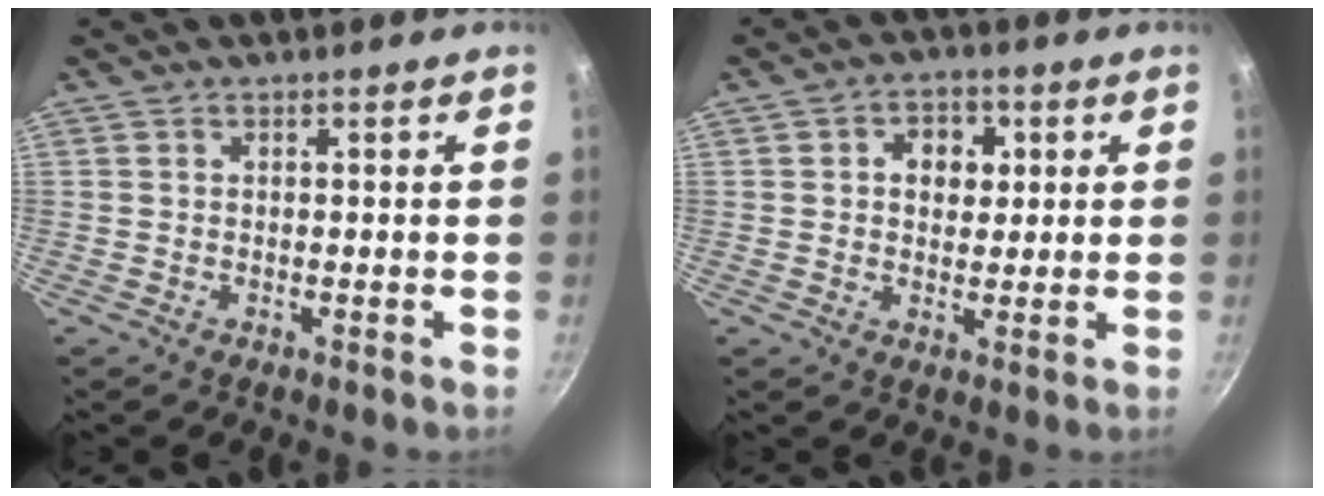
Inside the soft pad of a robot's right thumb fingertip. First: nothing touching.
{"total": 5.8, "force": [1.4, 4.7, 3.2], "torque": [-0.020, 0.001, 0.014]}